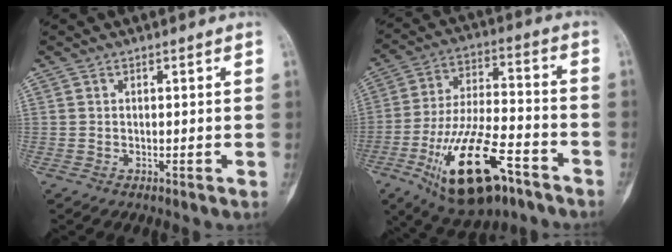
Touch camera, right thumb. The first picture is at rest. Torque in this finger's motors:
{"motor_torque": [0.79, 0.78, 1.77, -1.01, 0.51]}